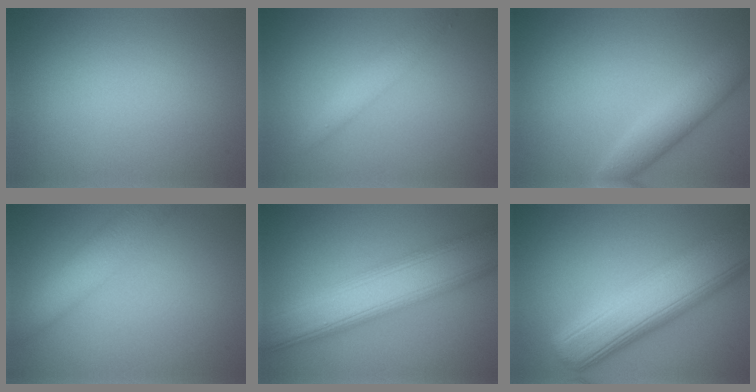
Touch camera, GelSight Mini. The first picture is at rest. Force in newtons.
{"total": 2.2, "press": 2.2, "slide": 0.1}
{"total": 4.1, "press": 4.1, "slide": 0.1}
{"total": 4.6, "press": 4.6, "slide": 0.2}
{"total": 9.6, "press": 9.6, "slide": 0.4}
{"total": 10.4, "press": 10.4, "slide": 0.3}